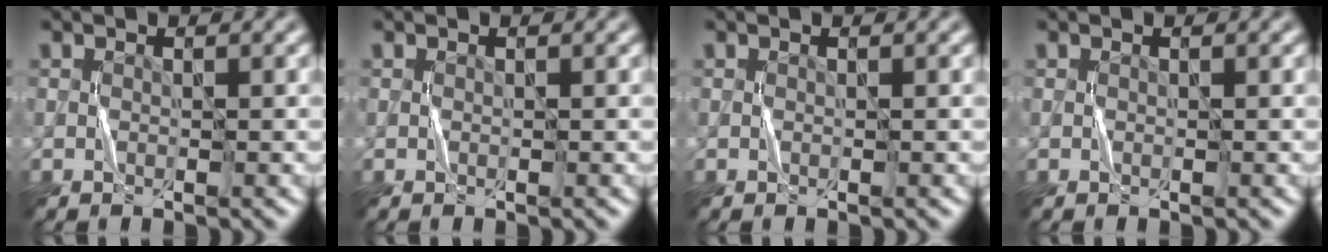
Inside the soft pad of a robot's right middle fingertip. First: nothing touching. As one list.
[{"total": 0.0}, {"total": 0.0}, {"total": 0.0}]